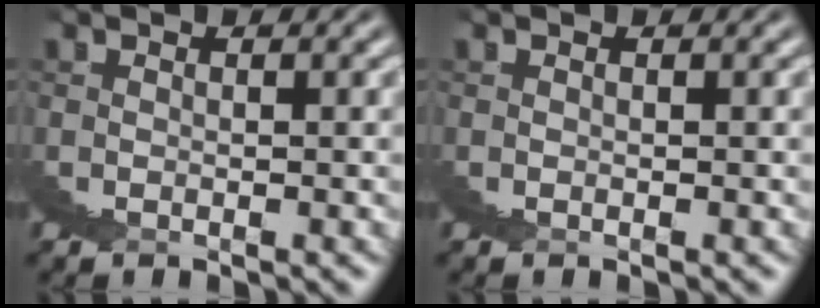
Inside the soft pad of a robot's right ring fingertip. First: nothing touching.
{"total": 0.0}